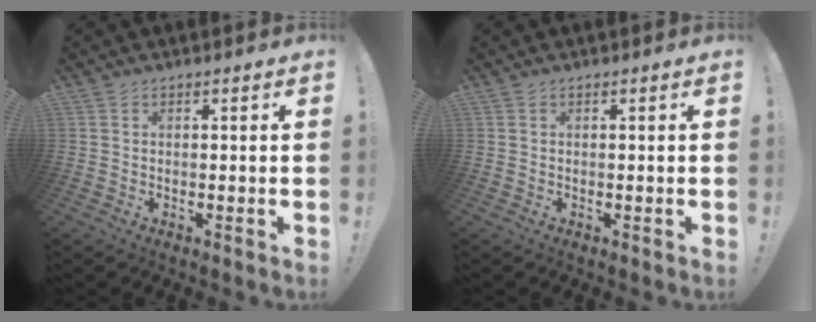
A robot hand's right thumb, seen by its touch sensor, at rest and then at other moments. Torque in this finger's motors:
{"motor_torque": [-0.11, 0.10, 0.06, 0.00, 0.00]}